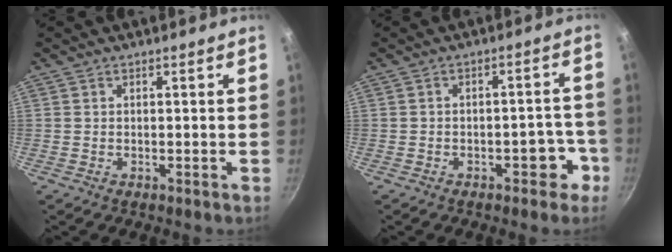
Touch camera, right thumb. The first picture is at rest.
{"total": 5.4, "force": [-2.9, 3.1, 3.4], "torque": [-0.001, 0.040, -0.028]}